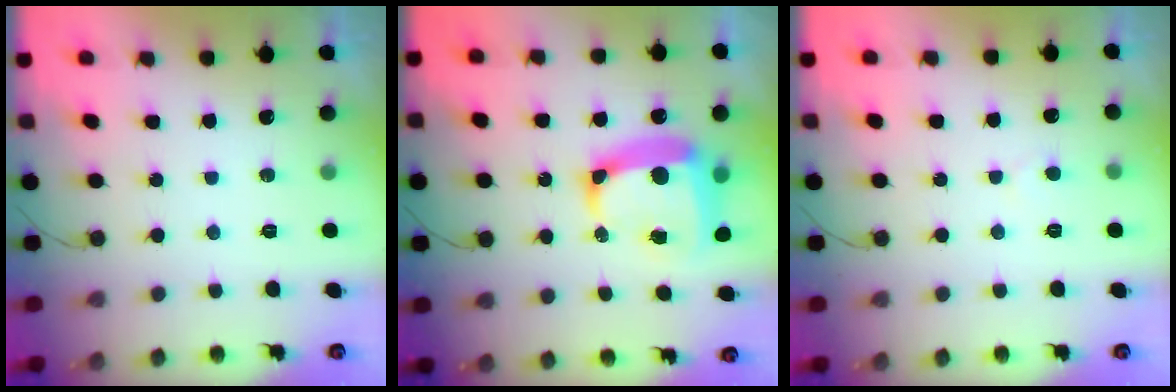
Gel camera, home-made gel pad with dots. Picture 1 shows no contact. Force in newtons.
{"total": 16.4, "press": 16.3, "slide": 2.1}
{"total": 2.7, "press": 2.7, "slide": 0.2}